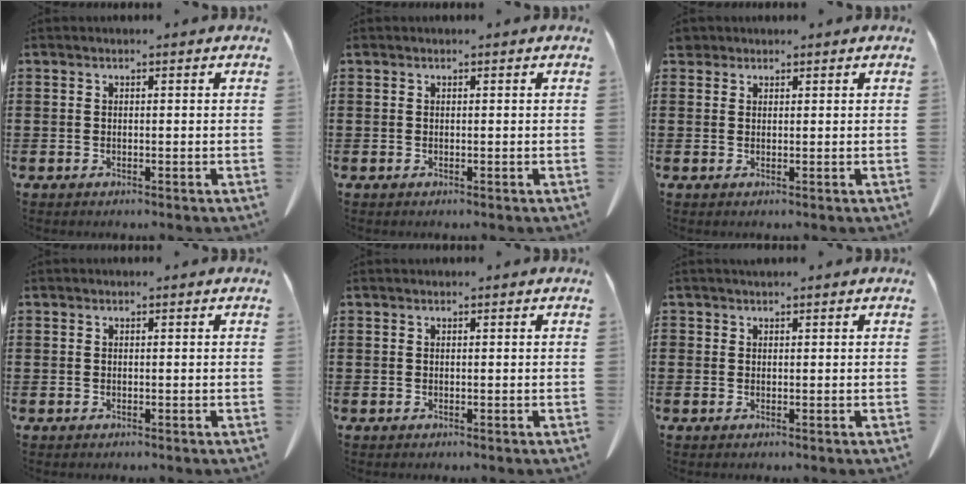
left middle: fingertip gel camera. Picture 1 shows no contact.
{"total": 0.0}
{"total": 1.5, "force": [1.3, 0.8, 0.2], "torque": [-0.010, 0.004, 0.026]}
{"total": 0.0}
{"total": 0.0}
{"total": 0.6, "force": [0.5, 0.3, 0.0], "torque": [-0.002, 0.001, 0.009]}